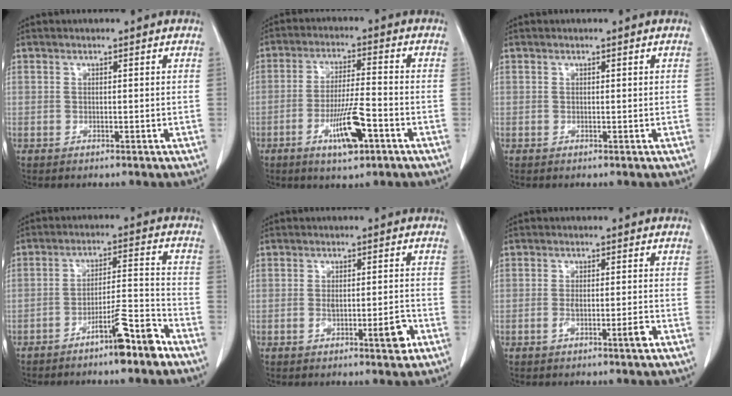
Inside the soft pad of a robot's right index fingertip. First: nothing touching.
{"total": 8.3, "force": [-3.9, 1.2, 7.3], "torque": [-0.137, -0.006, -0.064]}
{"total": 0.0}
{"total": 8.3, "force": [-5.8, 0.5, 5.9], "torque": [-0.094, 0.010, -0.096]}
{"total": 5.2, "force": [-2.0, 1.3, 4.6], "torque": [-0.072, 0.000, -0.026]}
{"total": 3.4, "force": [-1.5, 0.3, 3.0], "torque": [-0.053, -0.001, -0.025]}